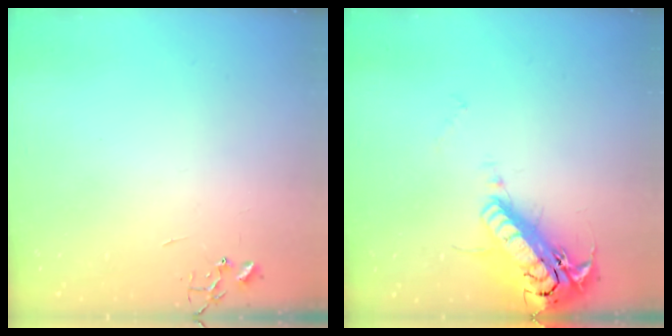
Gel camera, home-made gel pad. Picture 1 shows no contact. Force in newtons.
{"total": 21.3, "press": 20.9, "slide": 4.0}